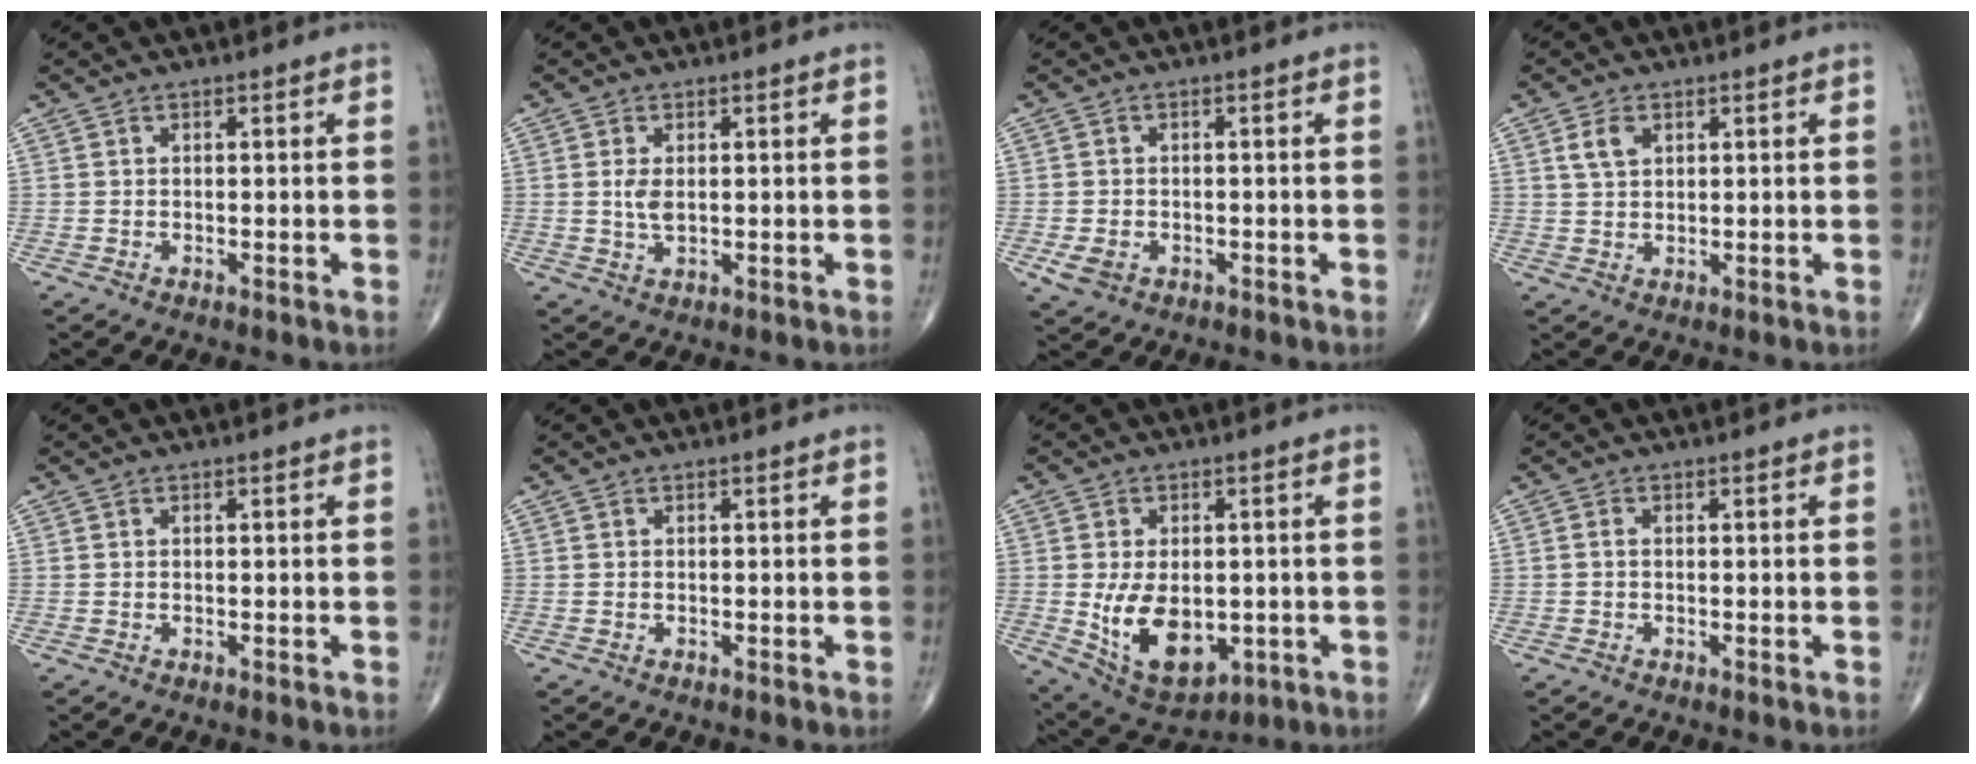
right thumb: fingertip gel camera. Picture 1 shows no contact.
{"total": 2.8, "force": [0.4, 1.3, 2.4], "torque": [-0.050, -0.005, 0.010]}
{"total": 3.4, "force": [-1.2, 2.5, 1.9], "torque": [-0.036, 0.000, -0.015]}
{"total": 3.7, "force": [1.6, 2.4, 2.4], "torque": [-0.040, -0.002, 0.034]}
{"total": 0.0}
{"total": 0.0}
{"total": 13.1, "force": [-1.9, 8.0, 10.2], "torque": [-0.148, -0.008, -0.006]}
{"total": 0.8, "force": [-0.1, 0.5, 0.6], "torque": [-0.010, 0.001, -0.006]}